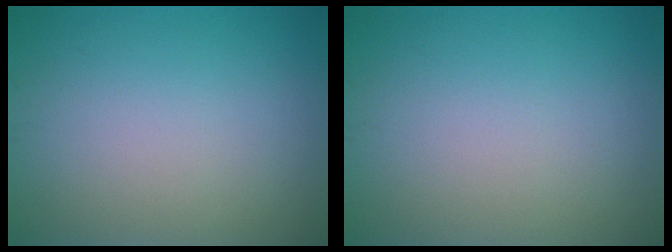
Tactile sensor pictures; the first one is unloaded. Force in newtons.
{"total": 0.0}